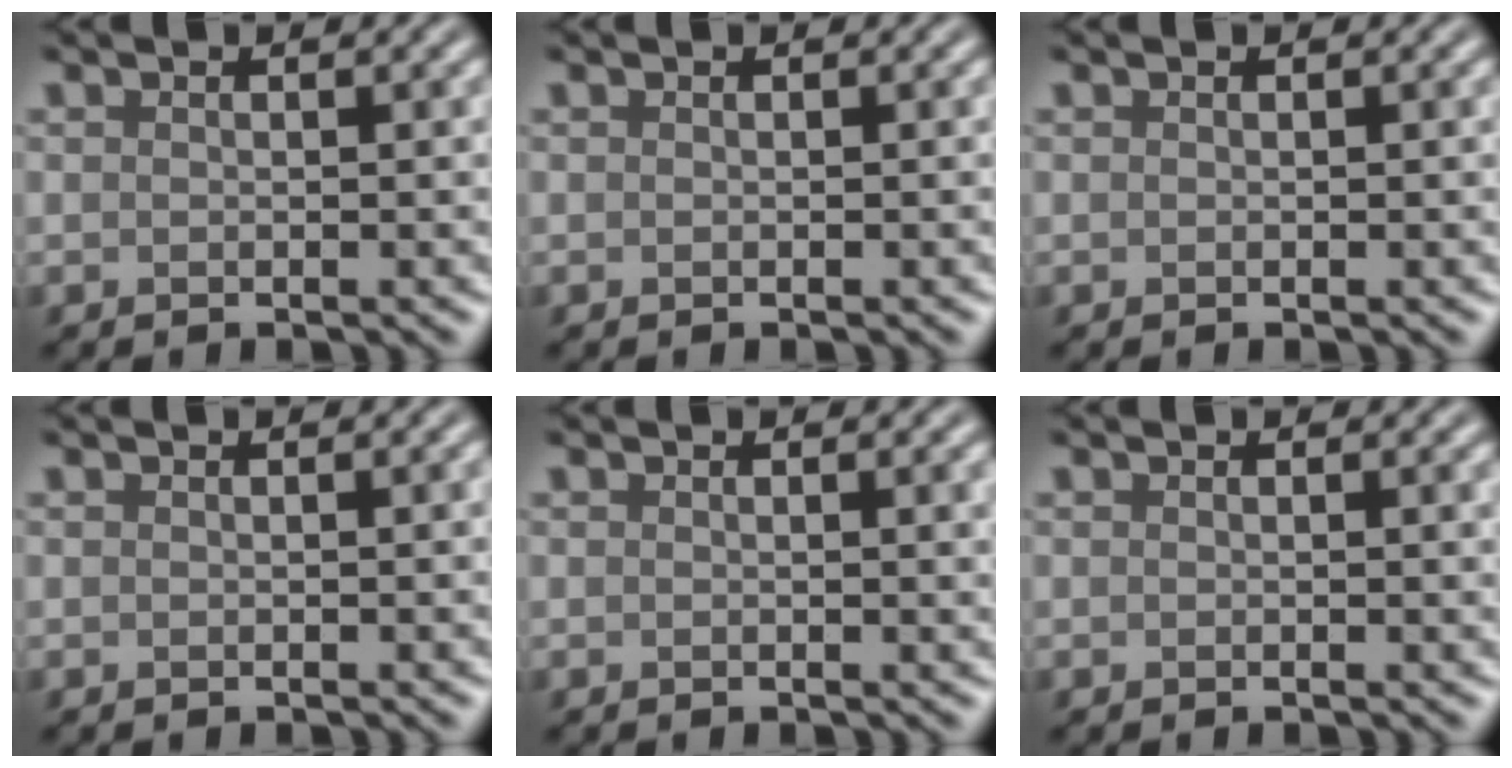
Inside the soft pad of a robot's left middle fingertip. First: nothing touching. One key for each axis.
{"total": 0.0}
{"total": 0.0}
{"total": 0.6, "fx": 0.1, "fy": 0.1, "fz": 0.6, "tx": -0.008, "ty": 0.000, "tz": 0.003}
{"total": 1.2, "fx": 0.3, "fy": 0.2, "fz": 1.2, "tx": -0.014, "ty": 0.000, "tz": 0.007}
{"total": 0.7, "fx": 0.2, "fy": 0.0, "fz": 0.6, "tx": -0.008, "ty": -0.002, "tz": 0.005}